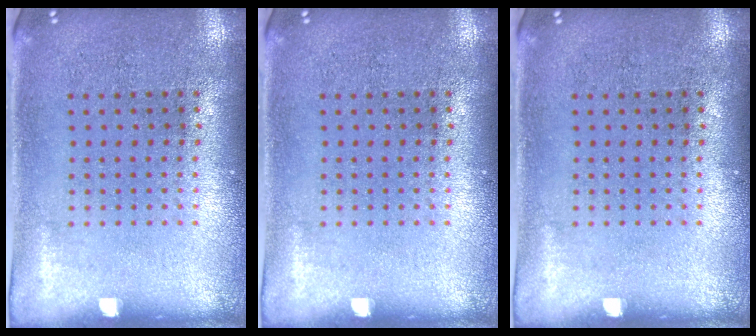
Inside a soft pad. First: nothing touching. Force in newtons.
{"total": 0.0}
{"total": 0.0}